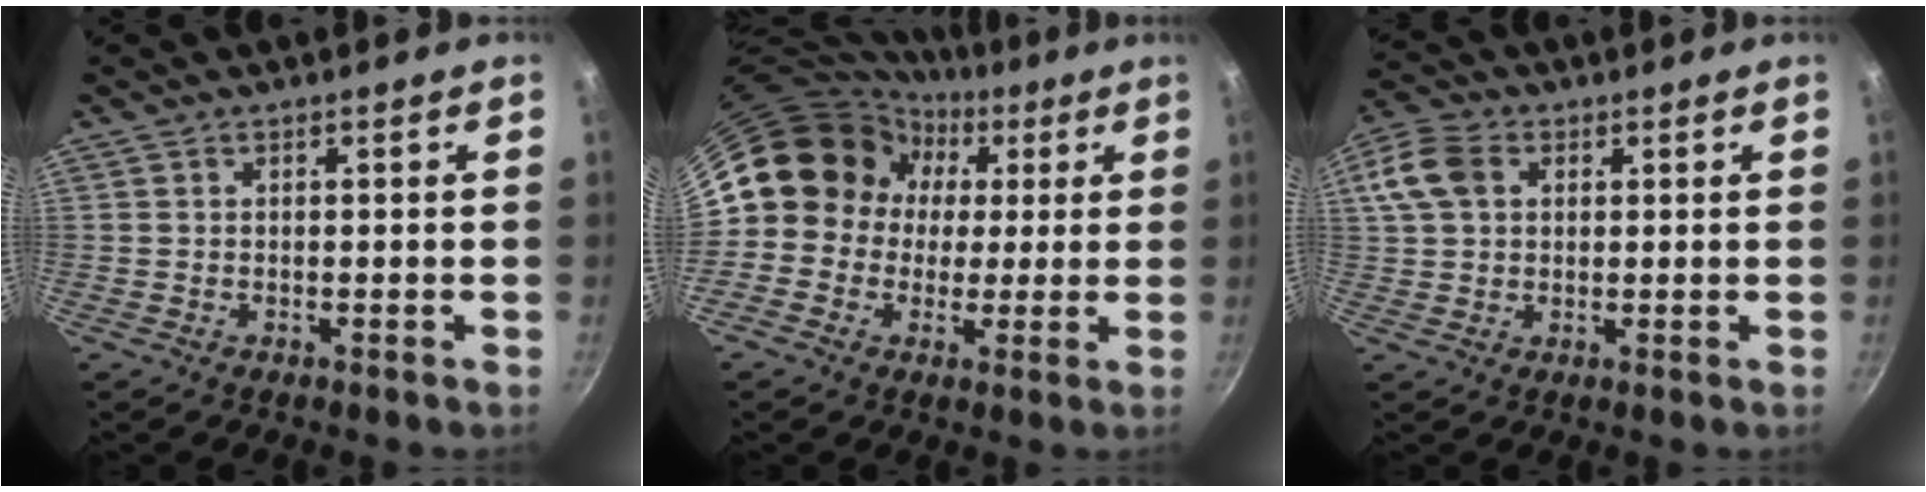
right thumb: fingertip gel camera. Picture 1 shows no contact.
{"total": 12.4, "force": [2.5, 11.3, 4.4], "torque": [-0.025, 0.020, 0.024]}
{"total": 10.1, "force": [2.7, 7.6, 6.1], "torque": [-0.120, 0.014, 0.039]}